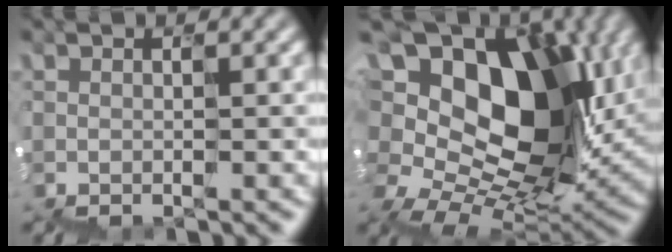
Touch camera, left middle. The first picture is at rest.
{"total": 13.9, "force": [4.2, 9.3, 9.4], "torque": [-0.178, 0.034, 0.057]}